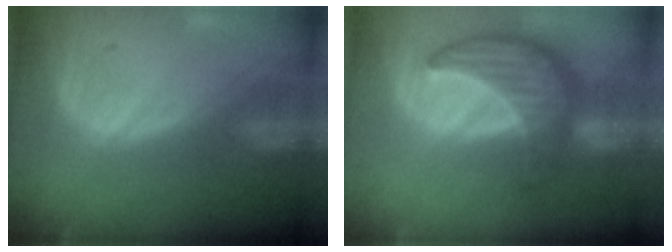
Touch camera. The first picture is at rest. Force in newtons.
{"total": 10.0, "press": 10.0, "slide": 0.8}